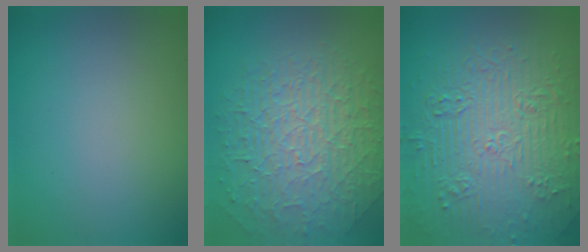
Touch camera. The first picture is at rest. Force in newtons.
{"total": 9.7, "press": 6.3, "slide": 7.4}
{"total": 11.0, "press": 7.5, "slide": 8.1}